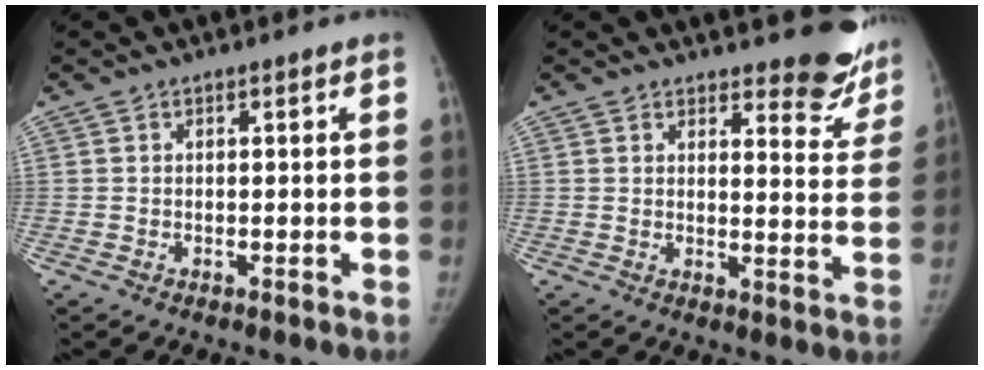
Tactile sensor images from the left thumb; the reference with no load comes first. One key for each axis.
{"total": 10.6, "fx": 9.2, "fy": 3.6, "fz": 3.7, "tx": -0.001, "ty": -0.075, "tz": 0.093}